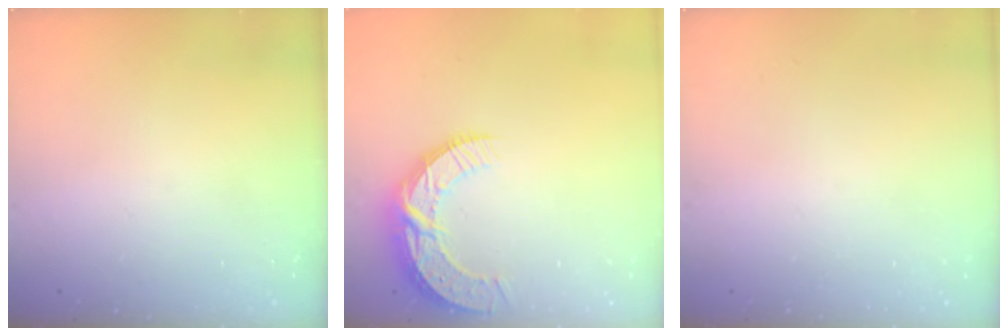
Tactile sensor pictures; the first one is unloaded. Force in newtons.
{"total": 10.2, "press": 10.2, "slide": 0.8}
{"total": 0.0}